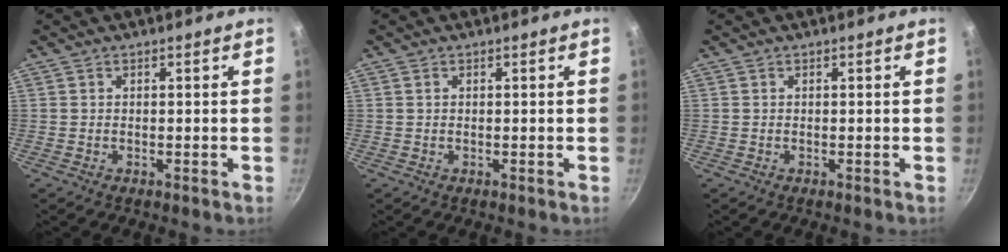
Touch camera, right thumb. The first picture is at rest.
{"total": 0.5, "force": [0.3, 0.2, 0.4], "torque": [-0.008, 0.001, 0.005]}
{"total": 0.0}